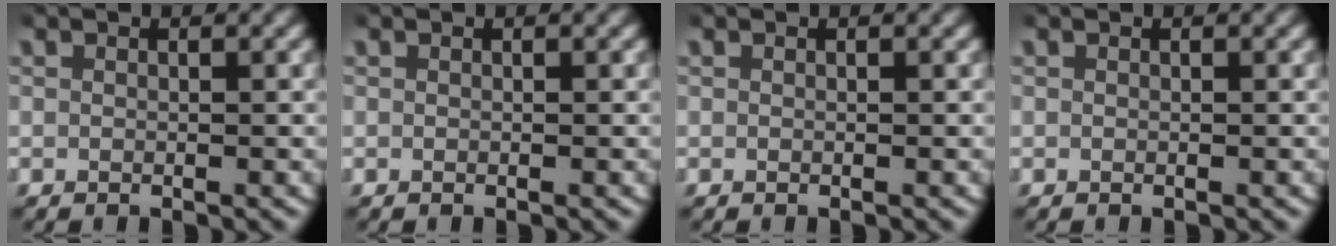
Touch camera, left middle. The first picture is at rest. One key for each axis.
{"total": 0.0}
{"total": 0.0}
{"total": 0.0}